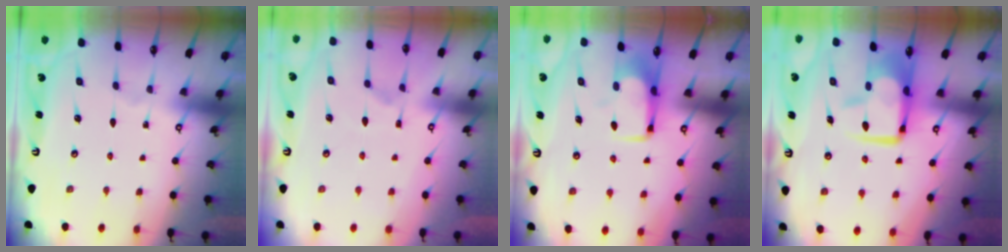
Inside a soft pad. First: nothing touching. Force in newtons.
{"total": 6.0, "press": 5.8, "slide": 1.4}
{"total": 6.9, "press": 6.9, "slide": 0.9}
{"total": 10.0, "press": 9.8, "slide": 1.9}